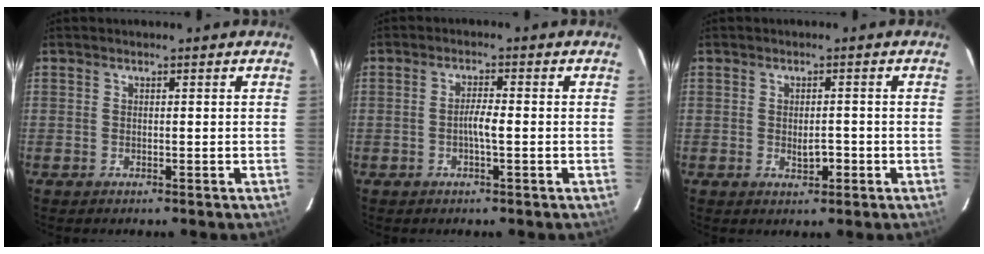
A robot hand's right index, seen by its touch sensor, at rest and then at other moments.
{"total": 2.6, "force": [-0.6, 0.2, 2.6], "torque": [-0.046, 0.002, -0.012]}
{"total": 2.4, "force": [-0.7, 1.0, 2.1], "torque": [-0.034, 0.000, -0.006]}